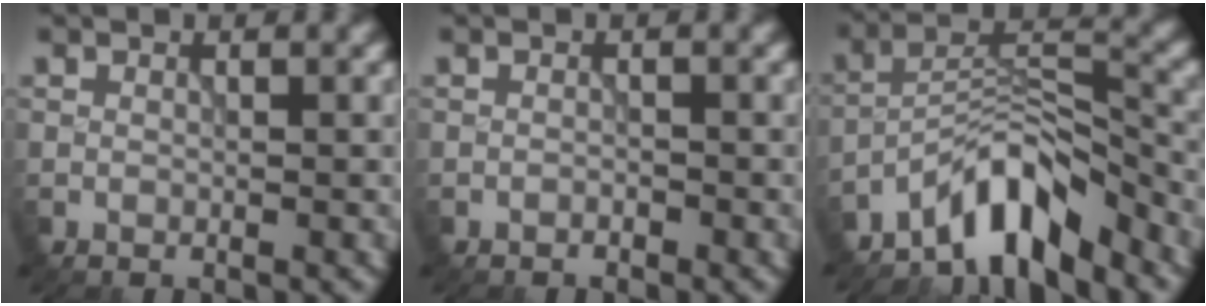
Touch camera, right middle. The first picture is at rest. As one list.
[{"total": 0.5, "force": [-0.5, 0.2, 0.1], "torque": [-0.002, 0.001, -0.008]}, {"total": 6.9, "force": [-5.6, 1.8, 3.6], "torque": [-0.052, 0.011, -0.107]}]